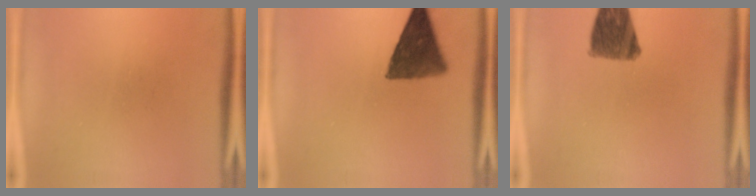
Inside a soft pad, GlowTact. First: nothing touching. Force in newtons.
{"total": 10.4}
{"total": 9.8}